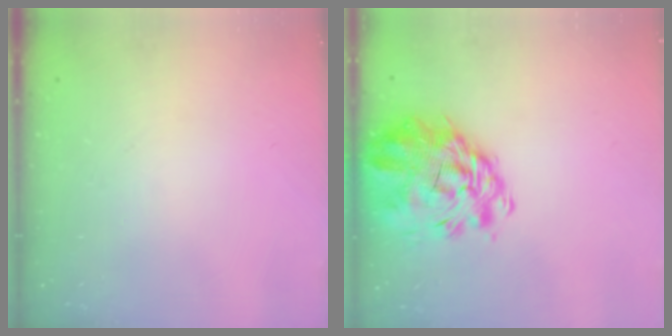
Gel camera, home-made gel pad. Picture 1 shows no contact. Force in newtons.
{"total": 10.6, "press": 9.9, "slide": 3.9}